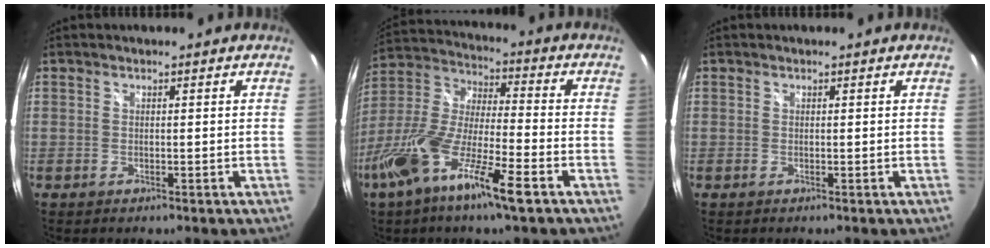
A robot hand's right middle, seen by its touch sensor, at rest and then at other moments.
{"total": 17.1, "force": [-9.4, 2.7, 14.1], "torque": [-0.288, -0.029, -0.185]}
{"total": 0.0}